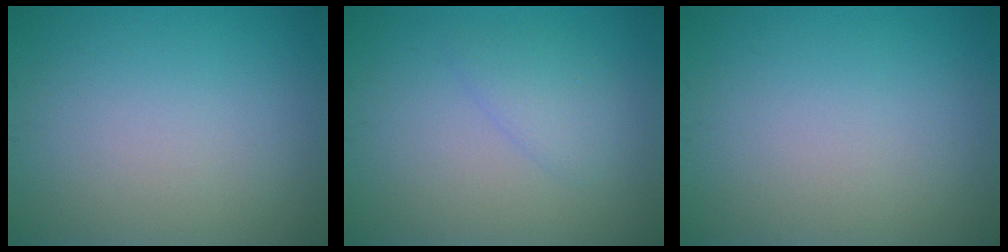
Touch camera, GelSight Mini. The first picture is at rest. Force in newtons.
{"total": 1.9, "press": 1.9, "slide": 0.1}
{"total": 0.0}